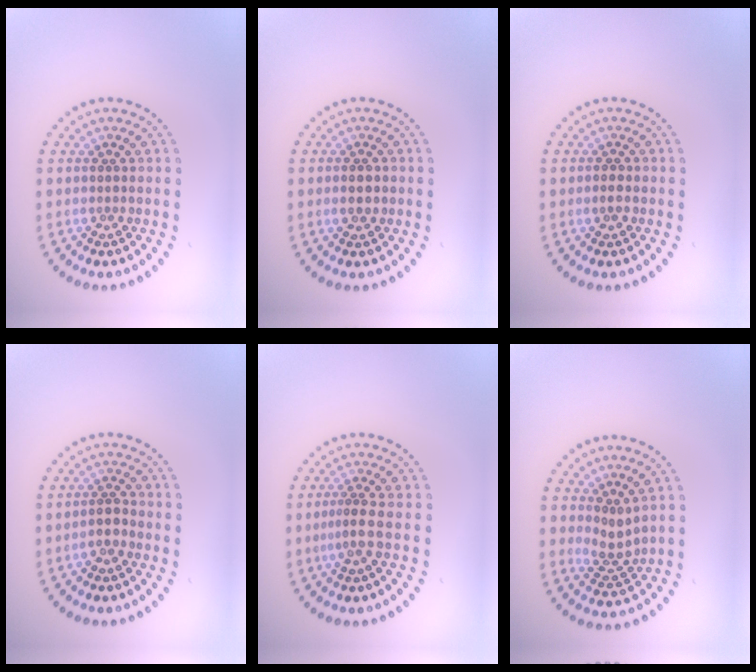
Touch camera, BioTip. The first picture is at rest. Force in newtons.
{"total": 1.2, "press": 1.2, "slide": 0.1}
{"total": 1.1, "press": 1.1, "slide": 0.4}
{"total": 1.4, "press": 1.1, "slide": 0.8}
{"total": 1.8, "press": 1.1, "slide": 1.4}
{"total": 2.2, "press": 1.6, "slide": 1.5}